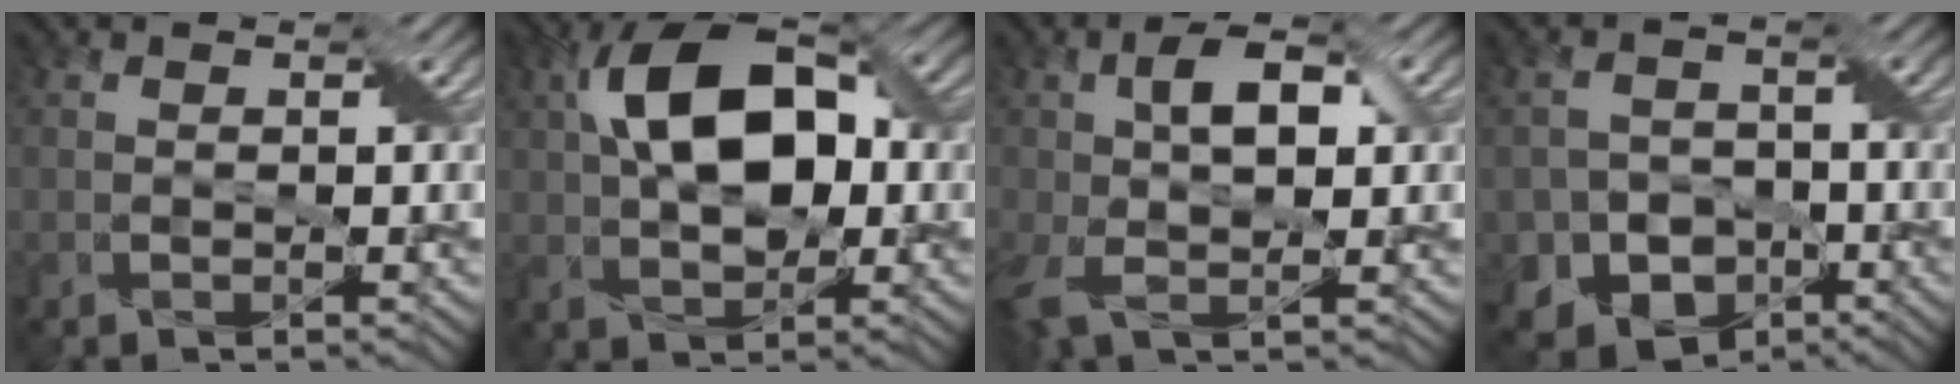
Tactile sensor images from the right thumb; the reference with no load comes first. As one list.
[{"total": 12.6, "force": [1.9, 7.2, 10.1], "torque": [-0.192, 0.024, 0.024]}, {"total": 8.7, "force": [0.4, 4.6, 7.4], "torque": [-0.159, 0.008, -0.001]}, {"total": 8.5, "force": [-4.3, 6.7, 3.0], "torque": [-0.055, -0.019, -0.081]}]